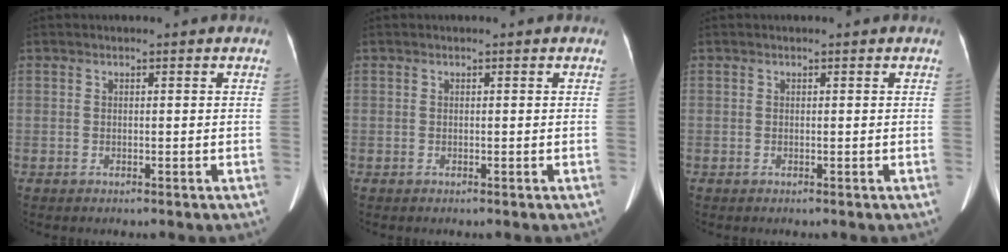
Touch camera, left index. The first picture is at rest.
{"total": 0.0}
{"total": 0.0}